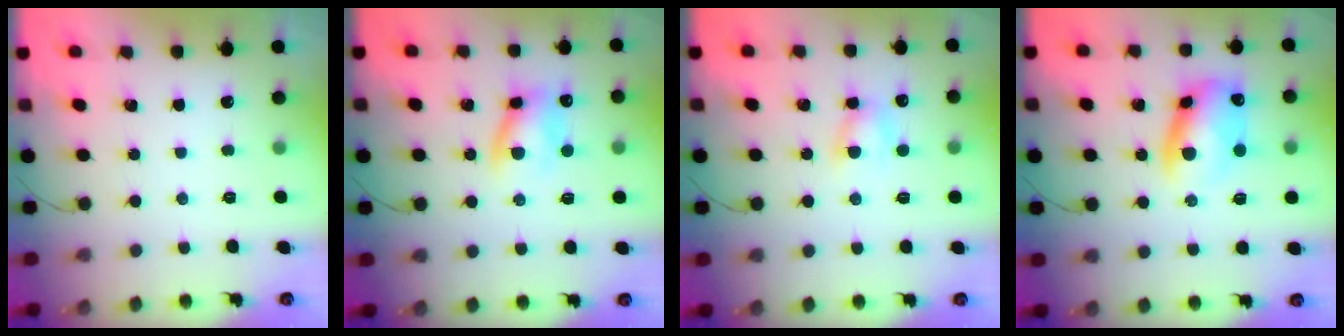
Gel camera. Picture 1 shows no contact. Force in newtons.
{"total": 9.8, "press": 9.6, "slide": 2.2}
{"total": 5.6, "press": 5.4, "slide": 1.5}
{"total": 10.4, "press": 10.2, "slide": 1.9}